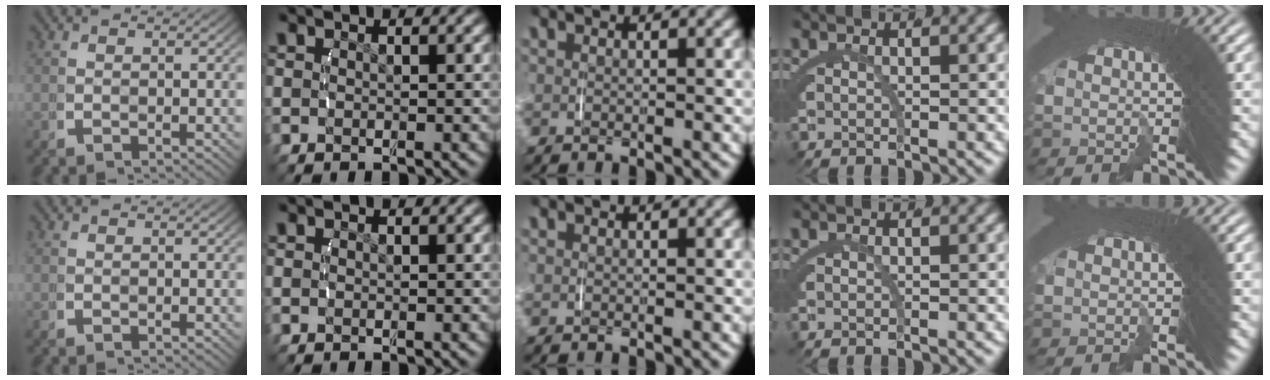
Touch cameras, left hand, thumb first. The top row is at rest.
{}